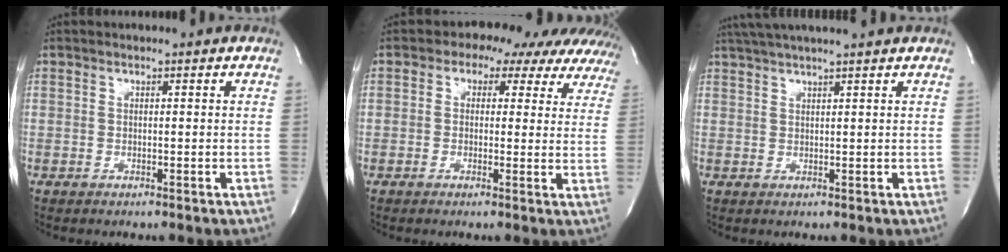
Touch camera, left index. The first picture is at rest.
{"total": 12.2, "force": [9.1, 6.4, 5.0], "torque": [-0.047, 0.028, 0.085]}
{"total": 9.4, "force": [8.1, -0.3, 4.9], "torque": [-0.082, 0.032, 0.111]}